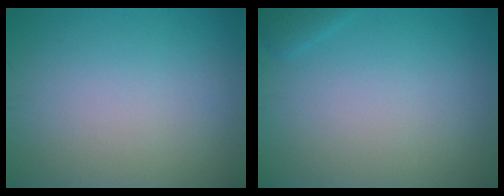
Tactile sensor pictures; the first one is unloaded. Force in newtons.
{"total": 0.9, "press": 0.9, "slide": 0.1}